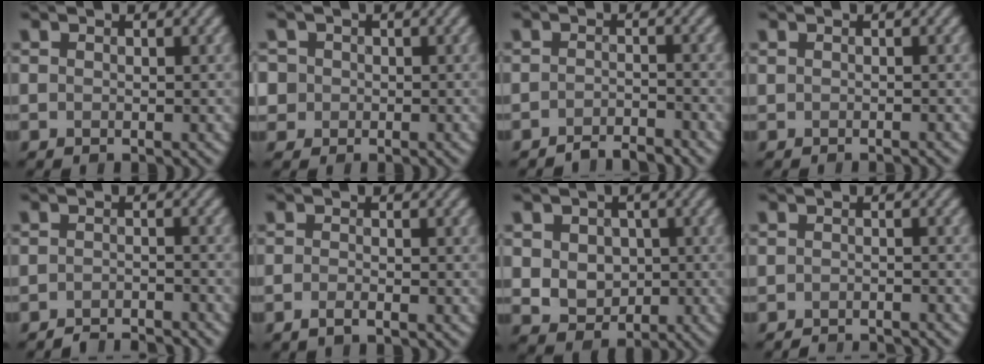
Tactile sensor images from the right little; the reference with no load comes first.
{"total": 1.4, "force": [0.0, 1.4, -0.3], "torque": [0.007, 0.007, 0.006]}
{"total": 2.0, "force": [-2.0, 0.1, 0.5], "torque": [0.002, -0.001, -0.038]}
{"total": 0.6, "force": [-0.4, 0.2, 0.5], "torque": [0.004, -0.008, -0.013]}
{"total": 2.7, "force": [-2.7, 0.1, 0.4], "torque": [0.006, -0.001, -0.041]}
{"total": 1.1, "force": [-0.7, 0.4, 0.7], "torque": [-0.006, -0.005, -0.015]}
{"total": 4.1, "force": [0.1, 3.4, 2.2], "torque": [-0.037, 0.002, 0.008]}
{"total": 2.4, "force": [-2.3, 0.1, 0.4], "torque": [0.006, -0.009, -0.036]}